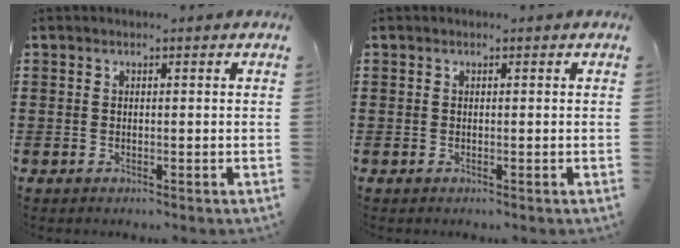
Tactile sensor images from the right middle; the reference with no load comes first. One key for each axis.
{"total": 0.0}